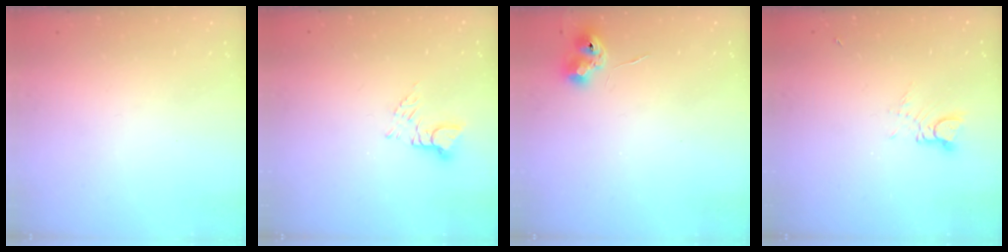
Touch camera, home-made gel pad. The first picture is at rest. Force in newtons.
{"total": 2.8, "press": 2.8, "slide": 0.5}
{"total": 7.1, "press": 7.1, "slide": 0.7}
{"total": 3.2, "press": 3.2, "slide": 0.2}